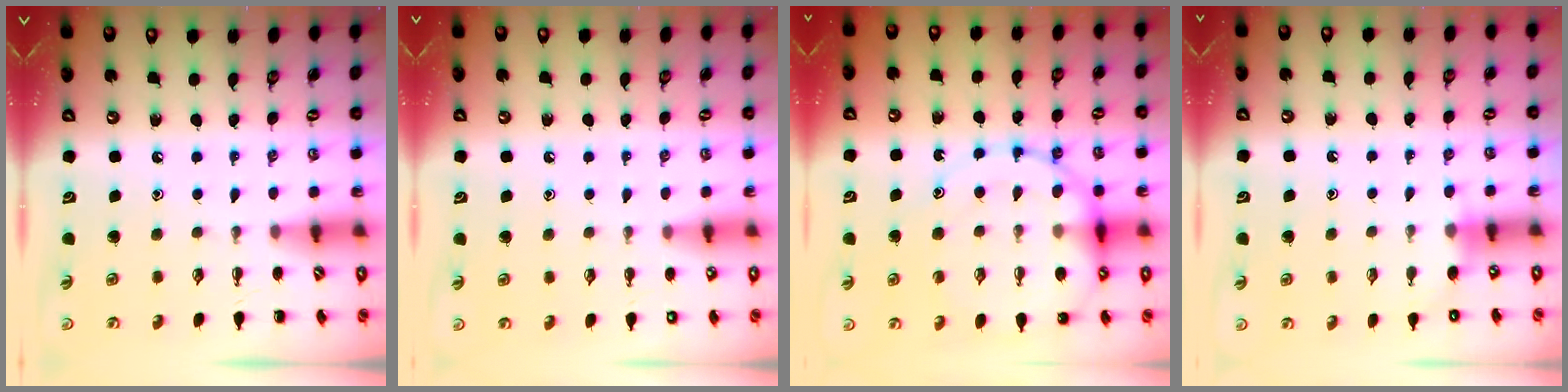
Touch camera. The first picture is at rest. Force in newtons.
{"total": 1.9, "press": 1.9, "slide": 0.2}
{"total": 18.6, "press": 18.2, "slide": 4.0}
{"total": 5.2, "press": 5.0, "slide": 1.3}